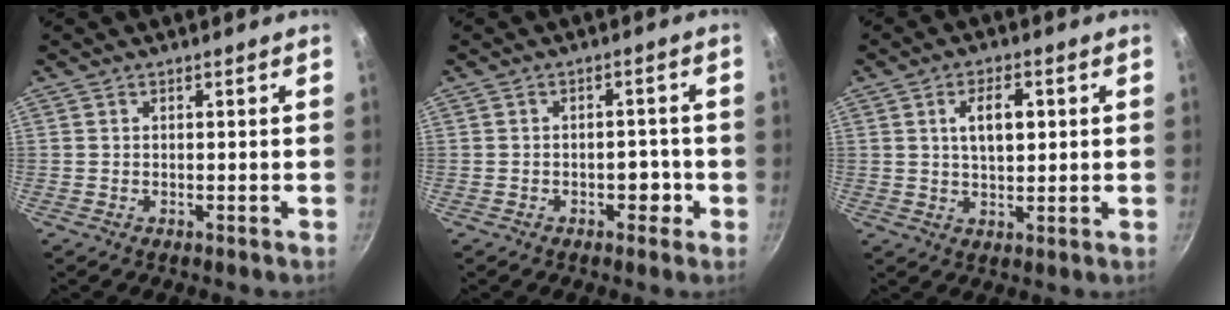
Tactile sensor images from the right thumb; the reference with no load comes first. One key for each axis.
{"total": 3.3, "fx": -1.2, "fy": 2.3, "fz": 2.0, "tx": -0.001, "ty": 0.018, "tz": -0.016}
{"total": 6.4, "fx": 1.4, "fy": 3.2, "fz": 5.3, "tx": -0.077, "ty": 0.001, "tz": 0.026}